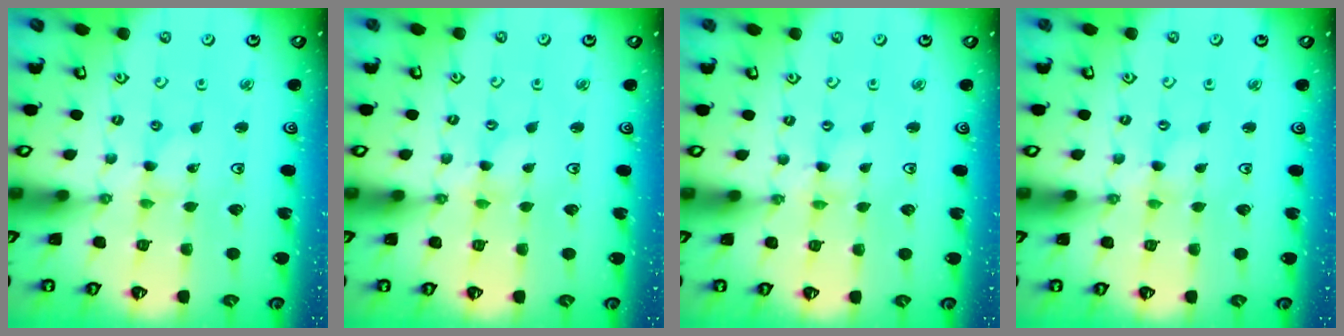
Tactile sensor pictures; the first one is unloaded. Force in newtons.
{"total": 0.0}
{"total": 0.0}
{"total": 0.0}